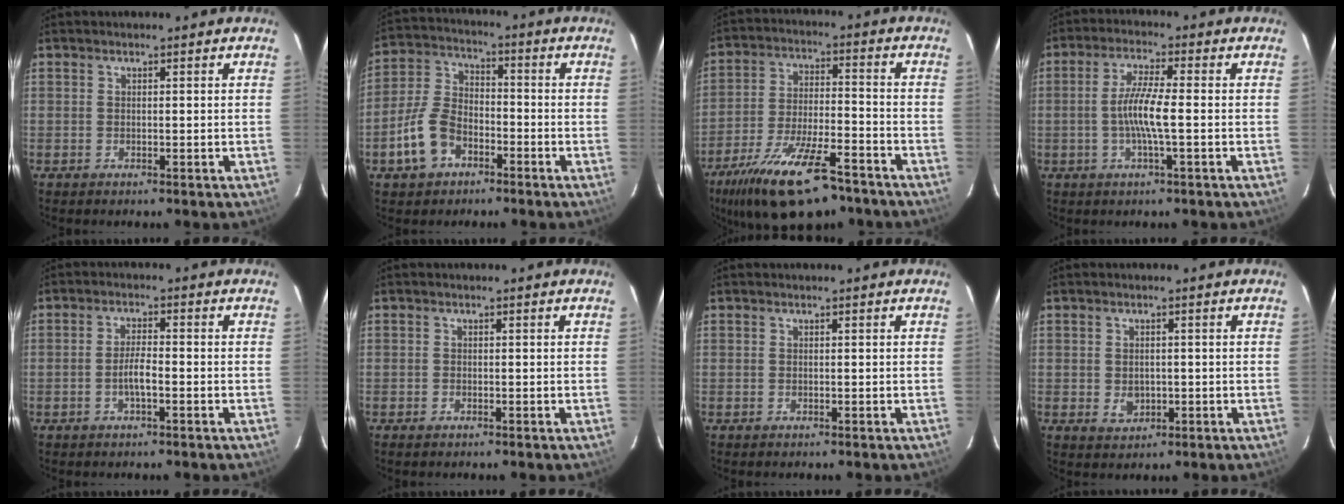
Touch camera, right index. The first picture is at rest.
{"total": 10.0, "force": [-5.0, 6.4, 5.8], "torque": [-0.133, 0.020, -0.094]}
{"total": 19.1, "force": [-13.4, 6.3, 12.2], "torque": [-0.240, -0.031, -0.221]}
{"total": 6.5, "force": [-1.2, 0.2, 6.4], "torque": [-0.128, 0.000, -0.024]}
{"total": 3.5, "force": [-1.4, 0.7, 3.2], "torque": [-0.064, 0.003, -0.024]}
{"total": 0.7, "force": [-0.5, 0.4, 0.2], "torque": [-0.004, 0.001, -0.010]}
{"total": 0.0}
{"total": 3.4, "force": [-0.5, 2.7, 1.9], "torque": [-0.034, -0.001, -0.003]}